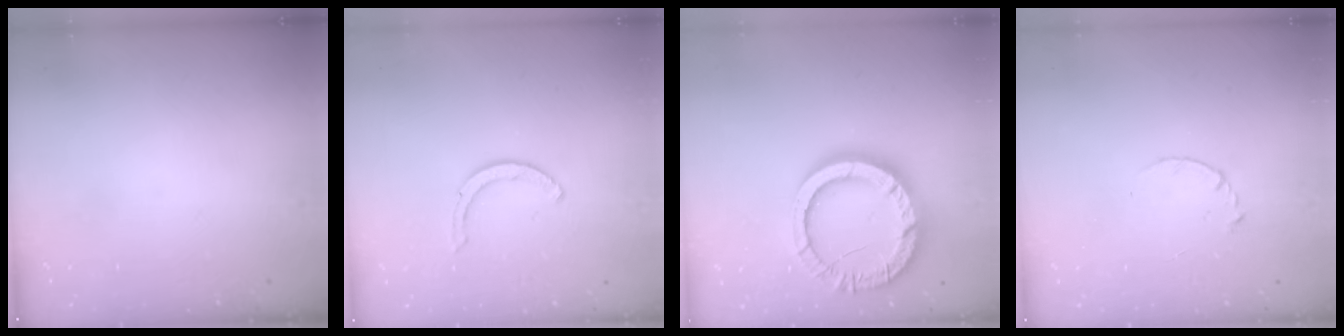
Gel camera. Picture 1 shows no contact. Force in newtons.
{"total": 2.9, "press": 2.9, "slide": 0.4}
{"total": 17.9, "press": 17.9, "slide": 1.7}
{"total": 3.9, "press": 3.9, "slide": 0.5}